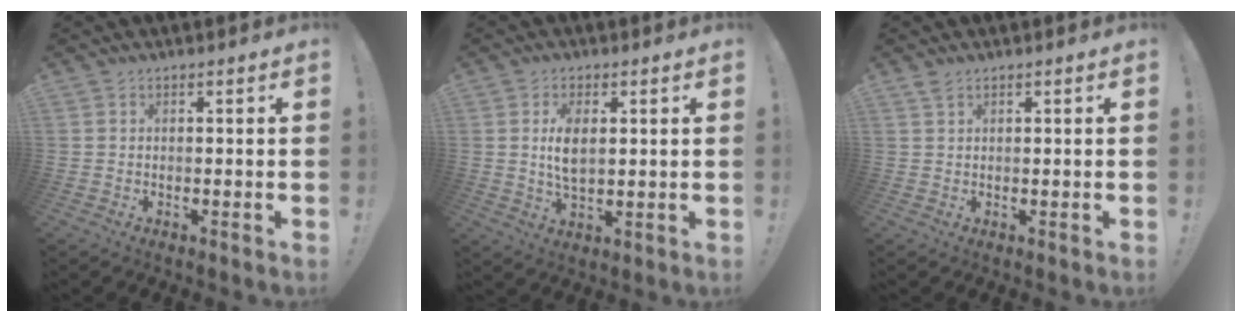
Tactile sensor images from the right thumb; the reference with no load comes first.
{"total": 6.9, "force": [1.5, 3.5, 5.8], "torque": [-0.095, -0.011, 0.019]}
{"total": 1.5, "force": [1.2, 0.4, 0.9], "torque": [-0.018, -0.001, 0.023]}